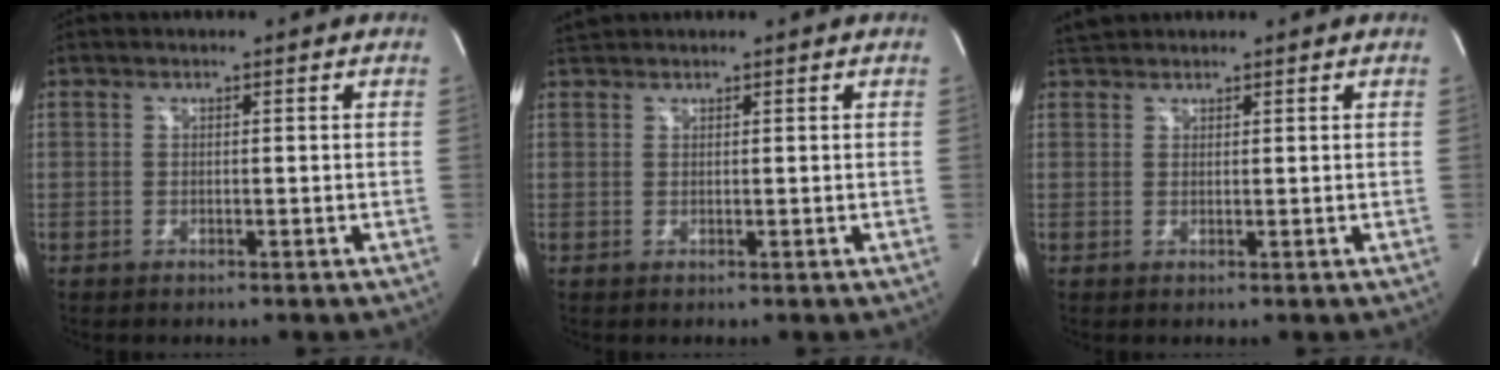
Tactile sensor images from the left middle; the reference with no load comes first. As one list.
[{"total": 1.4, "force": [1.4, 0.3, 0.0], "torque": [-0.011, 0.014, 0.031]}, {"total": 2.2, "force": [2.1, 0.7, 0.1], "torque": [-0.009, 0.016, 0.040]}]